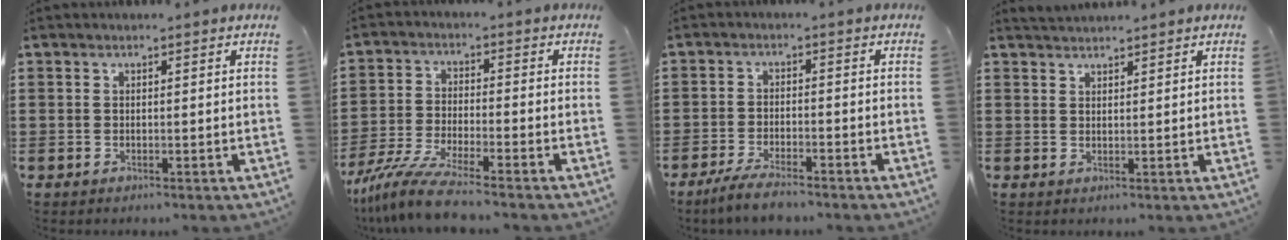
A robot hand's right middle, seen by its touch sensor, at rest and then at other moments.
{"total": 7.6, "force": [-6.6, 0.2, 3.8], "torque": [-0.095, -0.015, -0.132]}
{"total": 3.8, "force": [-3.4, 0.4, 1.6], "torque": [-0.042, -0.003, -0.070]}
{"total": 1.8, "force": [1.8, 0.1, 0.2], "torque": [-0.008, 0.002, 0.035]}